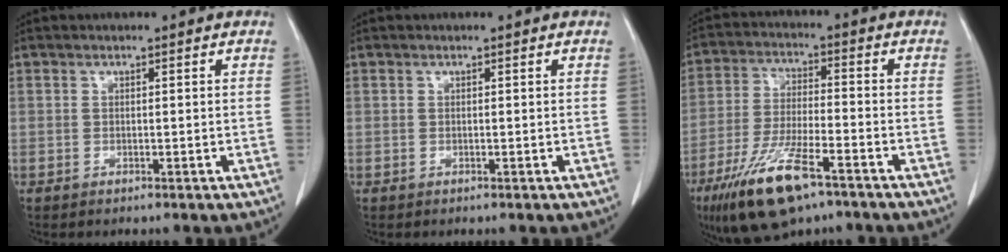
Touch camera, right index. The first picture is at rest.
{"total": 0.0}
{"total": 13.4, "force": [-8.3, 3.1, 10.0], "torque": [-0.198, -0.023, -0.146]}